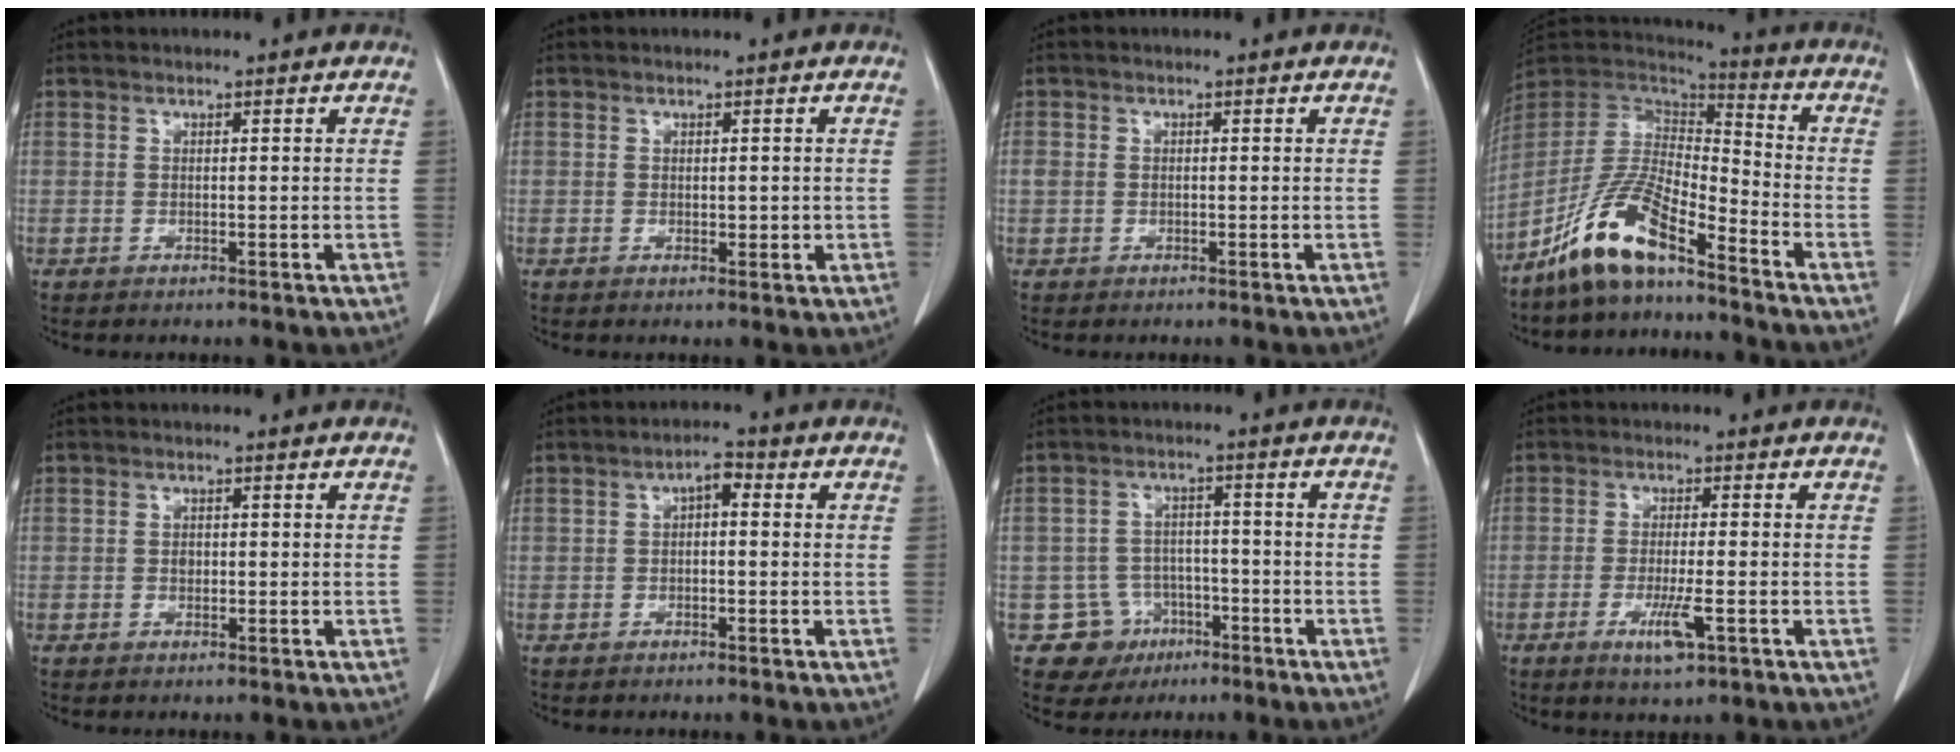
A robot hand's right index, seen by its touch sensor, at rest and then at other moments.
{"total": 1.3, "force": [0.1, 0.8, 1.0], "torque": [-0.010, 0.000, 0.006]}
{"total": 1.4, "force": [0.1, 1.2, 0.7], "torque": [-0.018, 0.013, 0.006]}
{"total": 12.5, "force": [-8.8, 2.6, 8.4], "torque": [-0.180, 0.008, -0.169]}
{"total": 0.8, "force": [0.0, 0.6, 0.5], "torque": [-0.006, 0.003, 0.002]}
{"total": 2.6, "force": [0.3, 1.1, 2.4], "torque": [-0.036, 0.011, 0.000]}
{"total": 6.7, "force": [-3.1, 6.0, -0.1], "torque": [0.013, 0.016, -0.040]}
{"total": 4.9, "force": [-2.0, 0.5, 4.4], "torque": [-0.083, -0.008, -0.032]}